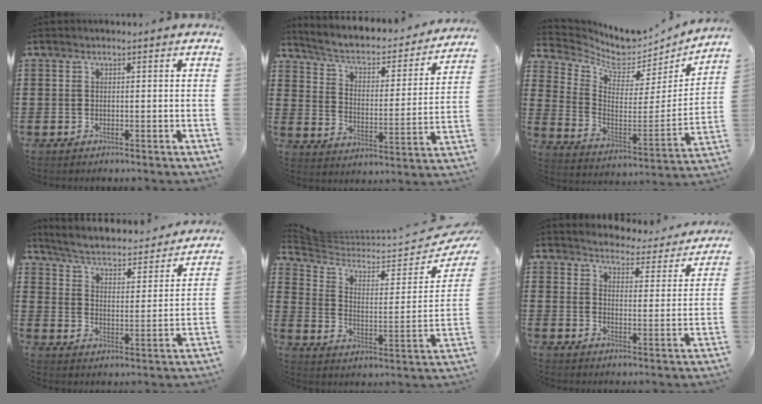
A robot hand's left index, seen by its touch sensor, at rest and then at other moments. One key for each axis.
{"total": 3.7, "fx": 2.5, "fy": 1.7, "fz": 2.1, "tx": -0.056, "ty": -0.021, "tz": 0.031}
{"total": 5.5, "fx": 5.0, "fy": 2.1, "fz": 1.3, "tx": -0.060, "ty": -0.052, "tz": 0.085}
{"total": 3.5, "fx": 3.2, "fy": 0.4, "fz": 1.4, "tx": -0.048, "ty": -0.032, "tz": 0.045}
{"total": 5.3, "fx": 4.8, "fy": 1.3, "fz": 1.7, "tx": -0.064, "ty": -0.045, "tz": 0.079}
{"total": 3.6, "fx": 3.6, "fy": 0.0, "fz": 0.2, "tx": -0.027, "ty": -0.033, "tz": 0.056}